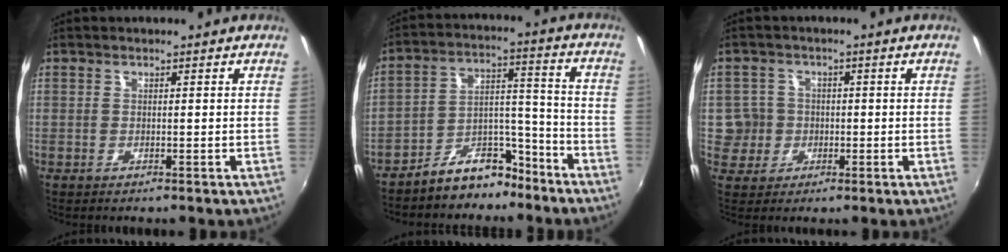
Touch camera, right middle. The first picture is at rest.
{"total": 9.5, "force": [-7.9, 3.9, 3.4], "torque": [-0.045, 0.048, -0.120]}
{"total": 4.1, "force": [-0.5, 4.0, 0.2], "torque": [-0.002, 0.009, -0.007]}